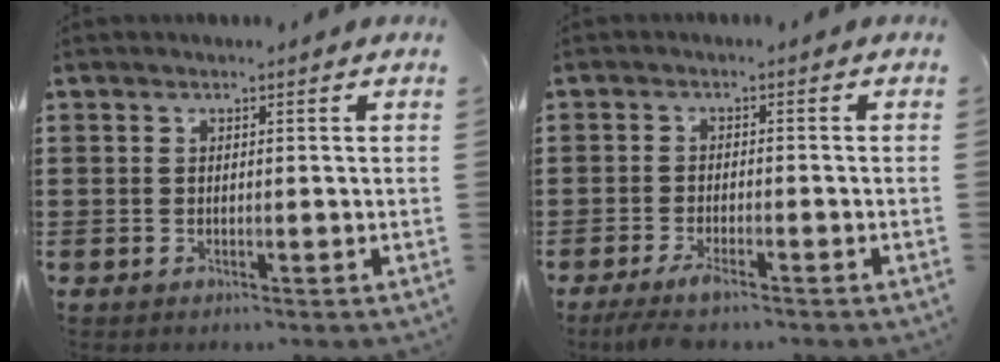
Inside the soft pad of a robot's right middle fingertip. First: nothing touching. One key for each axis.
{"total": 3.2, "fx": -2.4, "fy": 0.3, "fz": 2.0, "tx": -0.046, "ty": -0.006, "tz": -0.049}